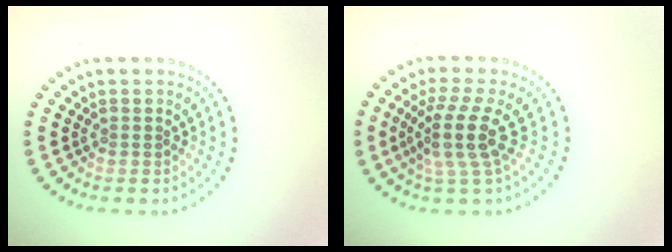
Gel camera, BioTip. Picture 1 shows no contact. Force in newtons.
{"total": 3.8, "press": 2.8, "slide": 2.7}